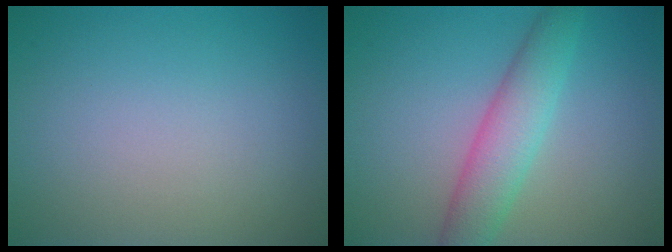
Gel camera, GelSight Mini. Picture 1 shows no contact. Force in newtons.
{"total": 4.3, "press": 4.3, "slide": 0.2}